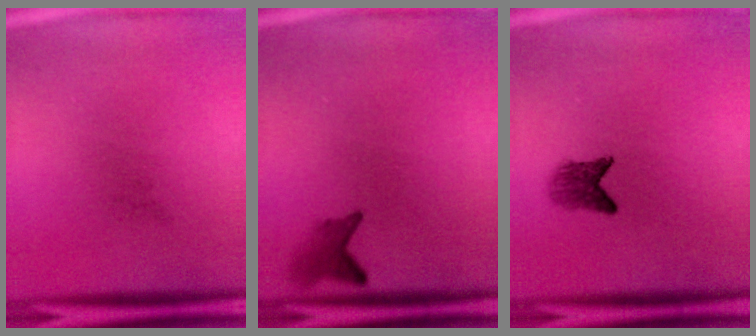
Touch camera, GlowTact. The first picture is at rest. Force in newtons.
{"total": 2.4}
{"total": 2.8}